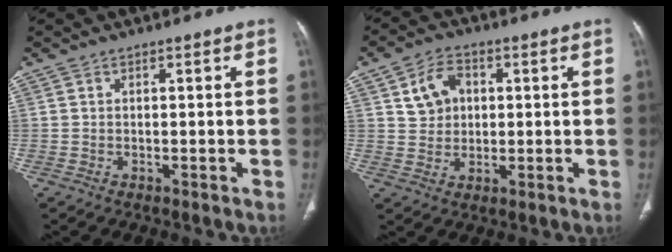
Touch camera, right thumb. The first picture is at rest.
{"total": 7.0, "force": [1.9, 5.6, 3.8], "torque": [-0.046, 0.001, 0.034]}